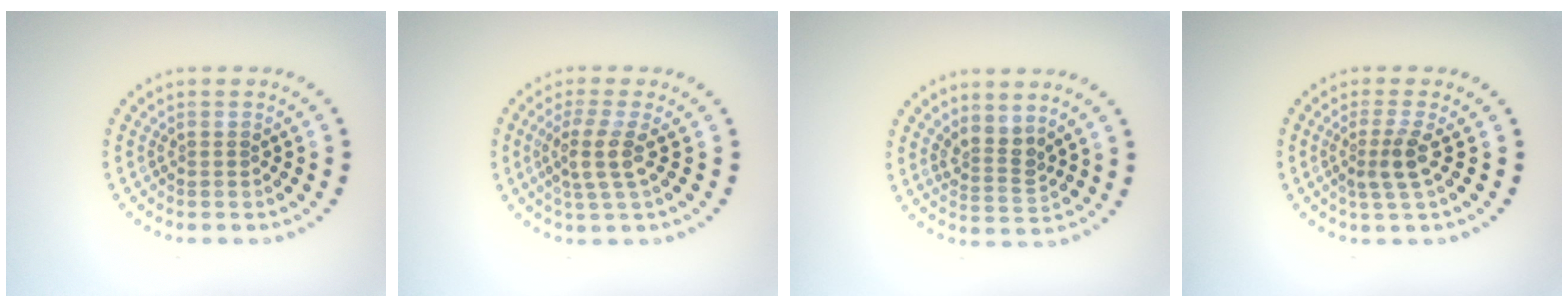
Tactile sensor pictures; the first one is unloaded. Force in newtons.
{"total": 2.9, "press": 2.3, "slide": 1.8}
{"total": 2.6, "press": 1.9, "slide": 1.7}
{"total": 2.4, "press": 1.8, "slide": 1.6}